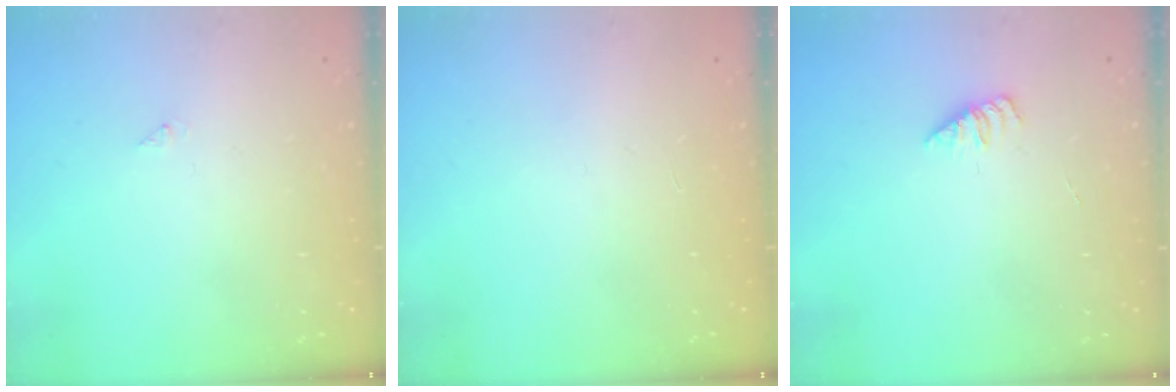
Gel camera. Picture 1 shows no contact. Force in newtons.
{"total": 0.0}
{"total": 1.3, "press": 1.3, "slide": 0.2}